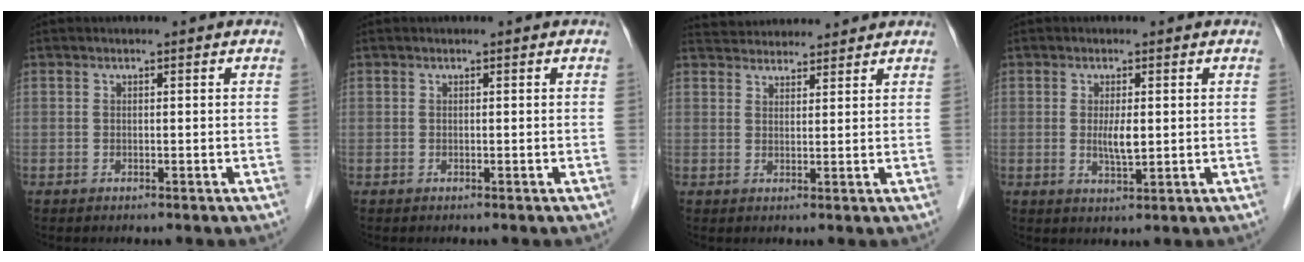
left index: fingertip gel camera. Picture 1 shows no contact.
{"total": 0.0}
{"total": 8.0, "force": [7.6, 1.7, 1.5], "torque": [-0.023, 0.032, 0.114]}
{"total": 3.0, "force": [0.2, 0.7, 2.9], "torque": [-0.056, -0.006, 0.005]}